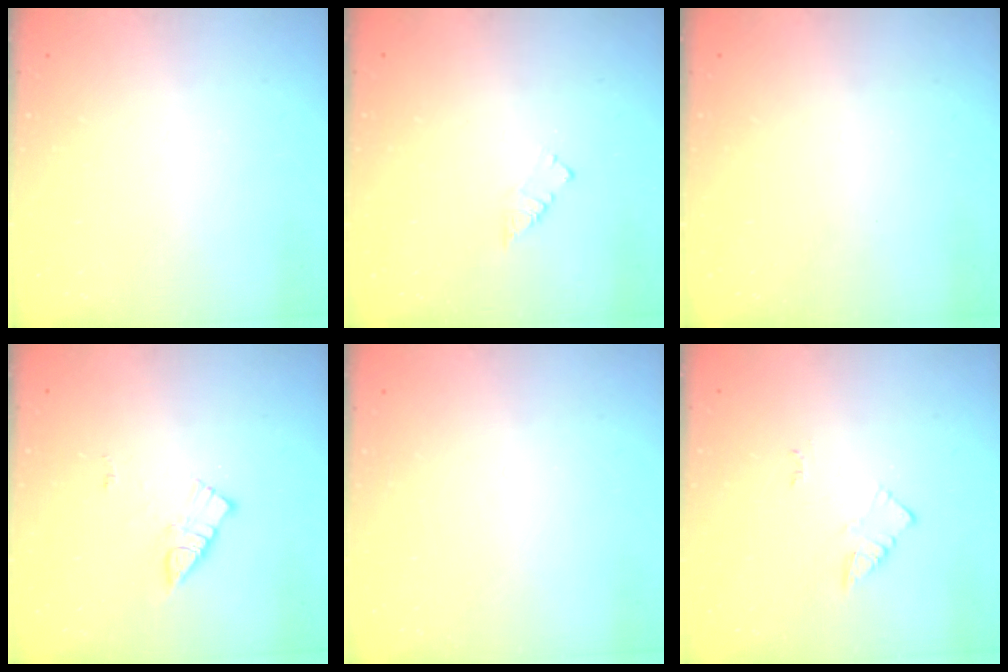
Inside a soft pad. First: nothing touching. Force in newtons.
{"total": 2.6, "press": 2.6, "slide": 0.3}
{"total": 0.0}
{"total": 9.3, "press": 9.3, "slide": 0.5}
{"total": 0.0}
{"total": 3.1, "press": 3.1, "slide": 0.4}